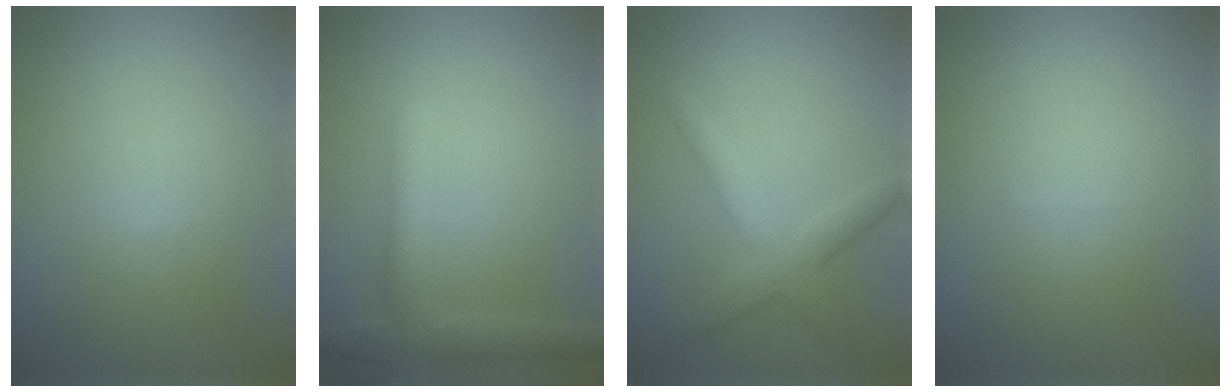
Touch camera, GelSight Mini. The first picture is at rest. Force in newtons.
{"total": 3.6, "press": 3.6, "slide": 0.4}
{"total": 3.5, "press": 3.5, "slide": 0.1}
{"total": 0.0}